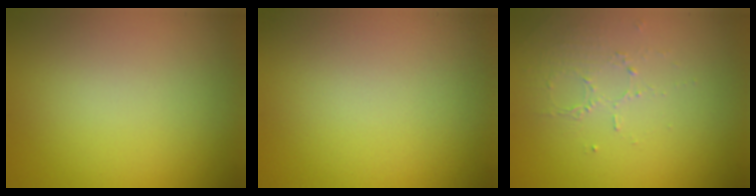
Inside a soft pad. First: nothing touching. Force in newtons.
{"total": 0.0}
{"total": 1.4, "press": 0.8, "slide": 1.2}